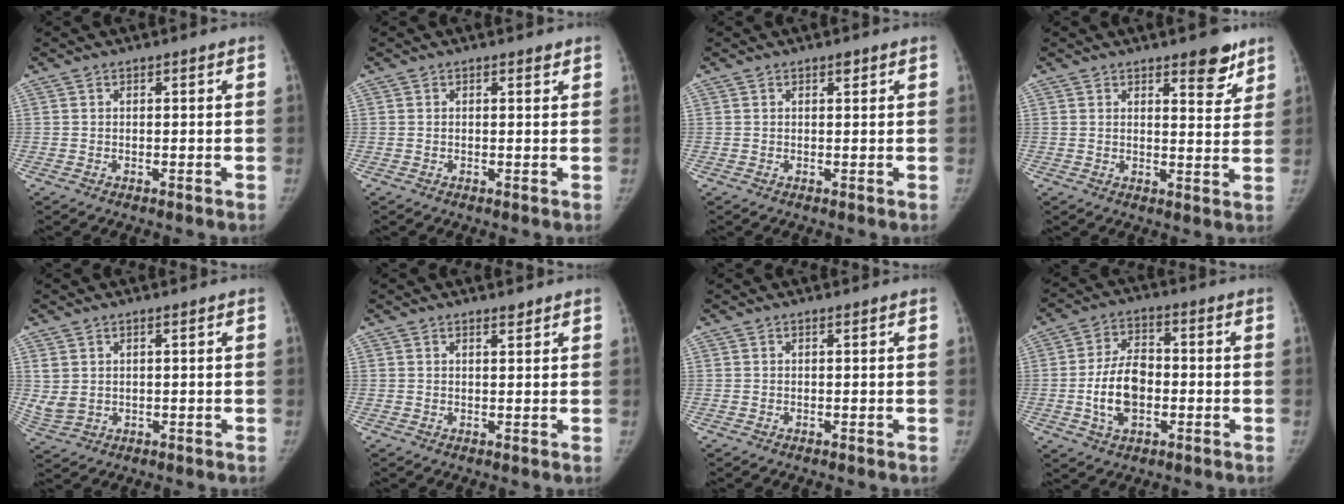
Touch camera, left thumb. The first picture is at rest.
{"total": 0.7, "force": [0.5, 0.3, 0.4], "torque": [-0.001, -0.002, 0.007]}
{"total": 0.9, "force": [0.6, 0.4, 0.6], "torque": [-0.004, -0.003, 0.008]}
{"total": 6.4, "force": [4.4, 2.3, 4.1], "torque": [-0.022, -0.028, 0.054]}
{"total": 4.0, "force": [1.3, 2.9, 2.5], "torque": [-0.051, -0.010, 0.038]}
{"total": 1.5, "force": [1.2, 0.4, 0.7], "torque": [-0.005, -0.009, 0.019]}
{"total": 0.0}
{"total": 10.2, "force": [-1.9, 6.3, 7.8], "torque": [-0.127, 0.015, -0.034]}